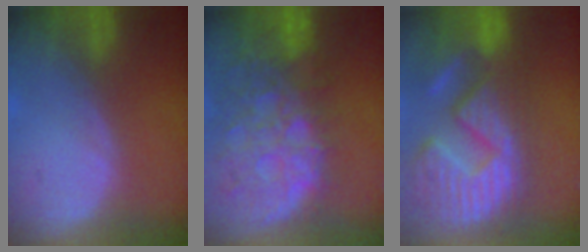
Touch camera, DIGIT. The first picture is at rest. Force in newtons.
{"total": 13.0, "press": 10.7, "slide": 7.4}
{"total": 15.4, "press": 12.7, "slide": 8.7}